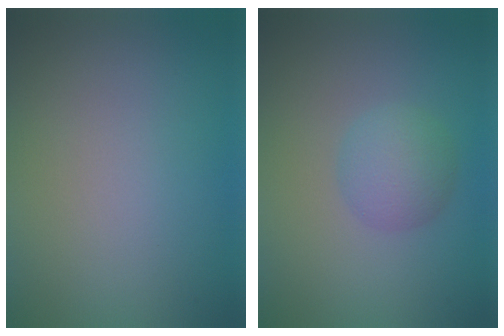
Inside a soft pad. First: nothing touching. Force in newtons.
{"total": 2.9, "press": 2.9, "slide": 0.0}